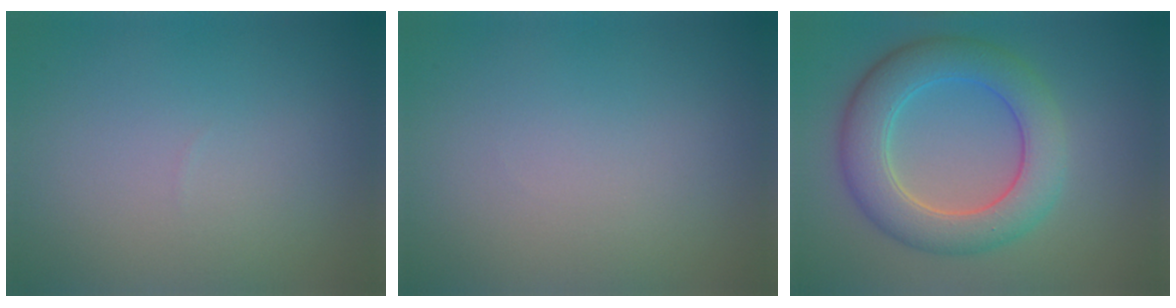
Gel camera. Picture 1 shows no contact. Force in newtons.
{"total": 0.0}
{"total": 6.7, "press": 6.7, "slide": 0.4}